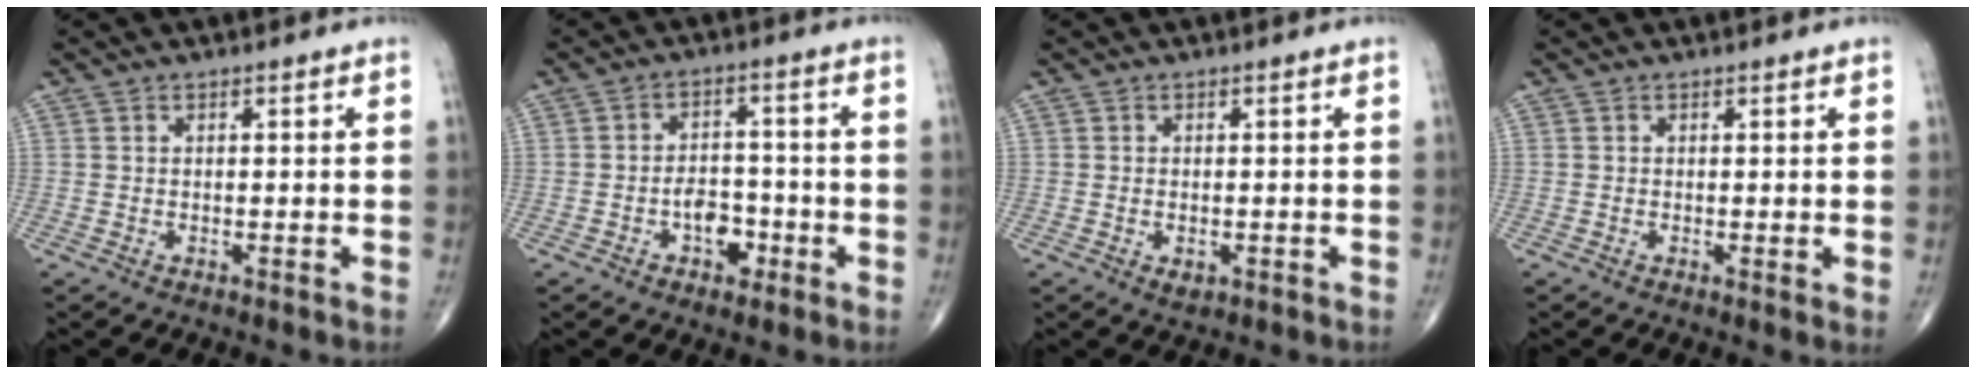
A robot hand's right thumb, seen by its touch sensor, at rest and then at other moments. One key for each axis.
{"total": 6.1, "fx": -2.4, "fy": 3.9, "fz": 4.0, "tx": -0.038, "ty": 0.024, "tz": -0.040}
{"total": 1.9, "fx": -0.6, "fy": 1.2, "fz": 1.4, "tx": -0.014, "ty": 0.001, "tz": -0.004}
{"total": 0.9, "fx": 0.1, "fy": 0.3, "fz": 0.9, "tx": -0.016, "ty": -0.005, "tz": -0.002}